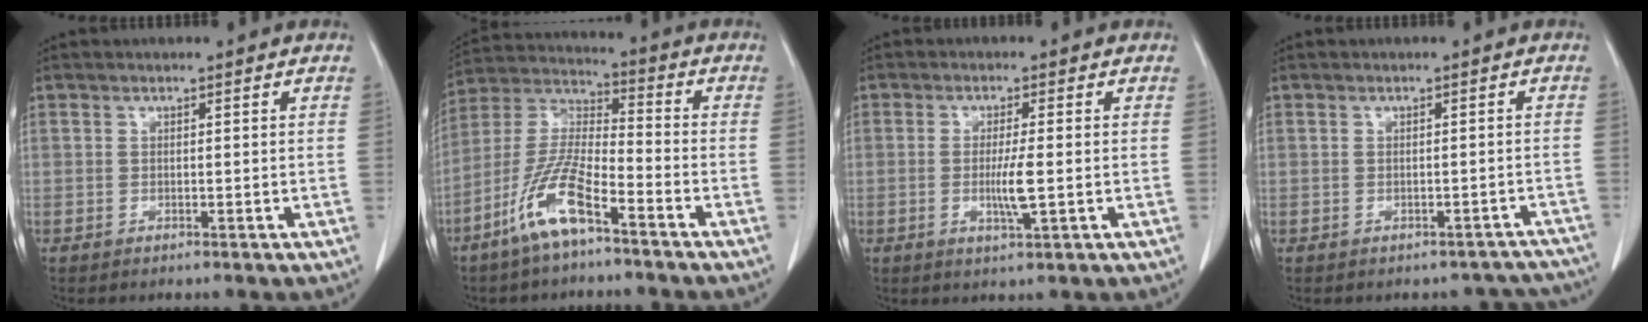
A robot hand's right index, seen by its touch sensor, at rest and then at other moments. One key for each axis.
{"total": 11.1, "fx": -6.6, "fy": 2.0, "fz": 8.6, "tx": -0.185, "ty": -0.008, "tz": -0.133}
{"total": 4.3, "fx": -0.6, "fy": 0.1, "fz": 4.3, "tx": -0.082, "ty": -0.010, "tz": -0.011}
{"total": 5.9, "fx": -4.9, "fy": 3.3, "fz": 0.1, "tx": 0.020, "ty": 0.034, "tz": -0.044}